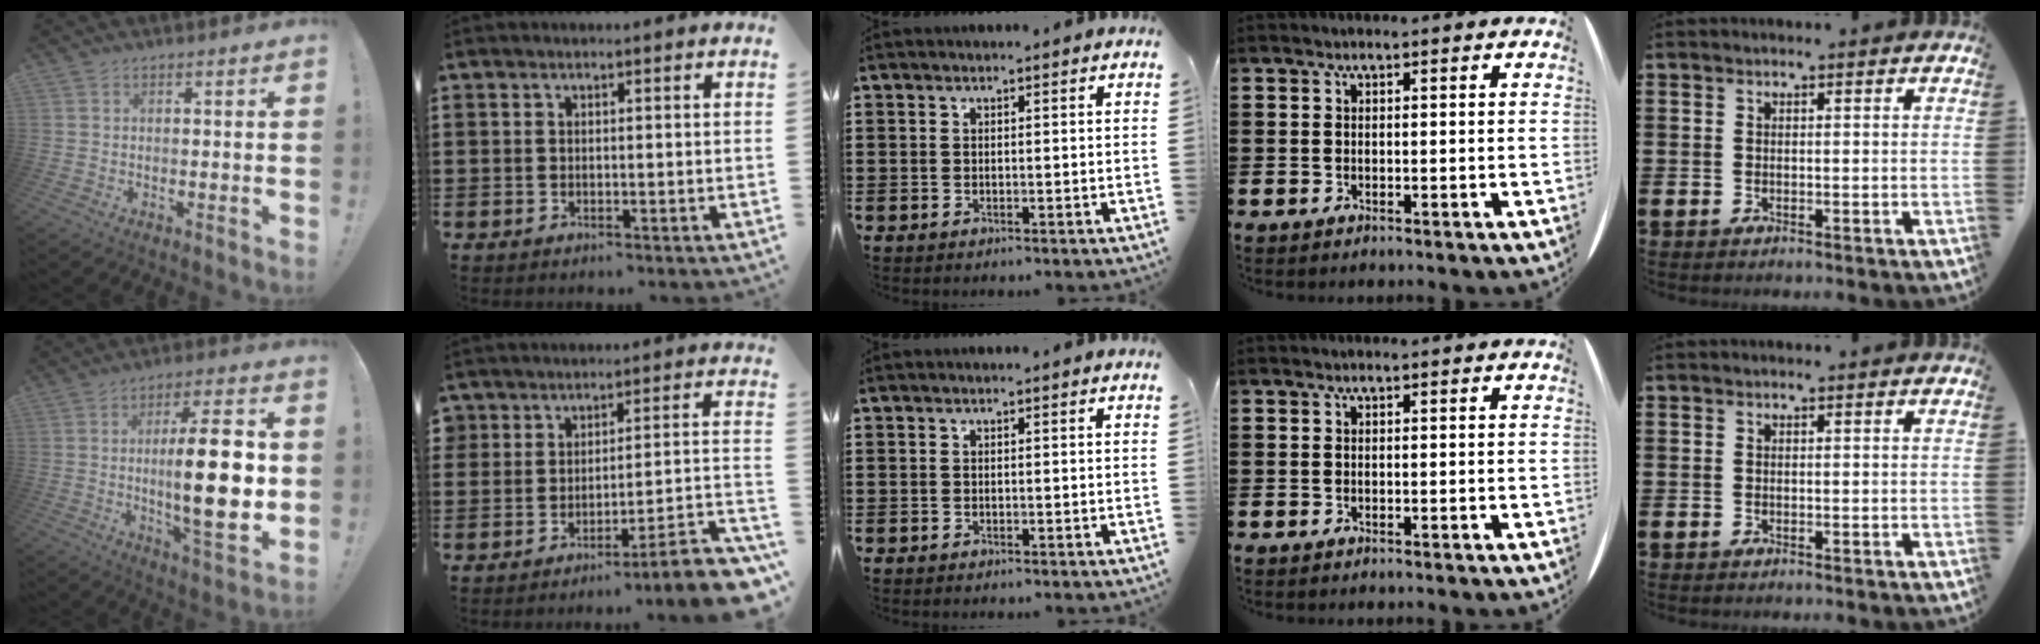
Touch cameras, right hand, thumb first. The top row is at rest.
{"thumb": {"total": 19.3, "force": [0.3, 4.9, 18.6], "torque": [-0.303, -0.009, -0.003]}, "index": {"total": 5.3, "force": [-4.4, 0.7, 2.9], "torque": [-0.047, -0.004, -0.086]}}